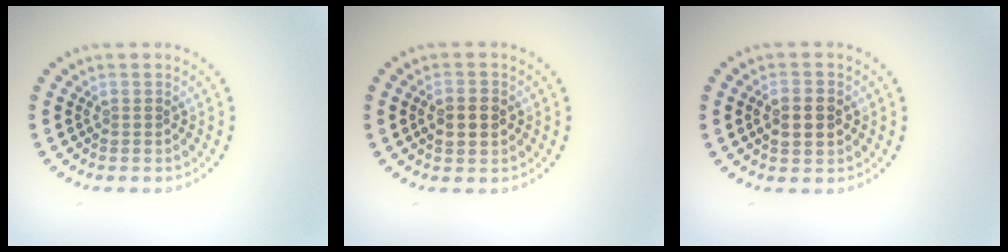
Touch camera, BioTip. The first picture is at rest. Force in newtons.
{"total": 2.4, "press": 2.4, "slide": 0.1}
{"total": 2.9, "press": 2.9, "slide": 0.1}